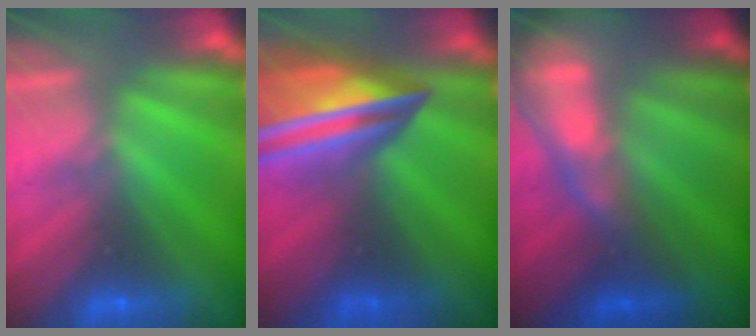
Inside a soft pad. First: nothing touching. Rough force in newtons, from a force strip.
{"total": 7.5}
{"total": 5.7}